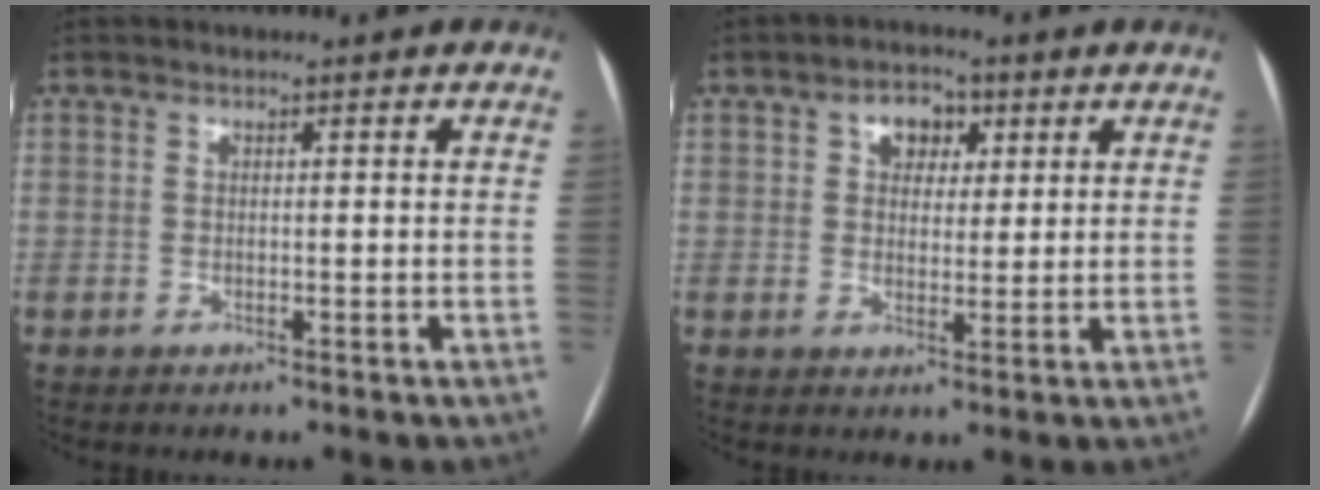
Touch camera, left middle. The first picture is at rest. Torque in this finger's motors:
{"motor_torque": [0.08, -0.08, 0.04, 0.01]}